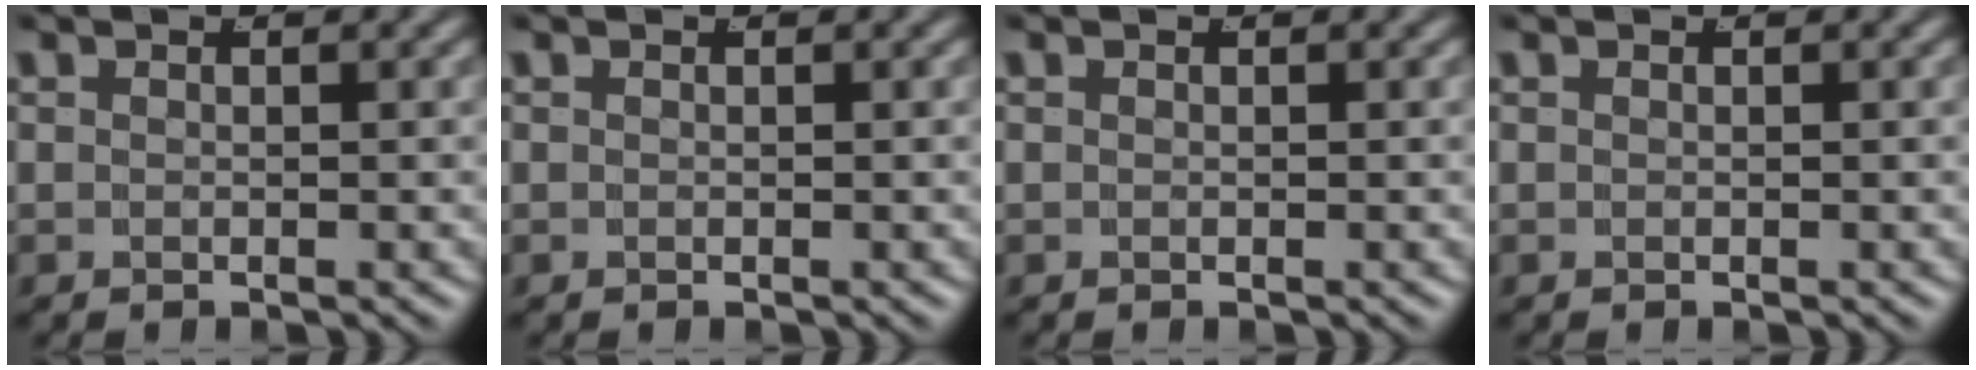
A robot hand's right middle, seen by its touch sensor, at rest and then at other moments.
{"total": 0.0}
{"total": 0.0}
{"total": 0.0}